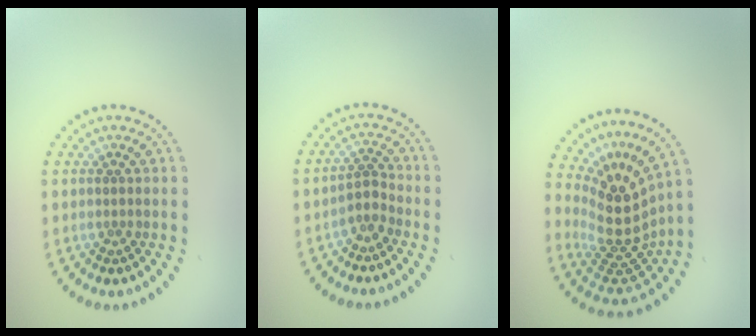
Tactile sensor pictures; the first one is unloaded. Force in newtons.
{"total": 1.9, "press": 1.3, "slide": 1.4}
{"total": 5.2, "press": 3.6, "slide": 3.7}